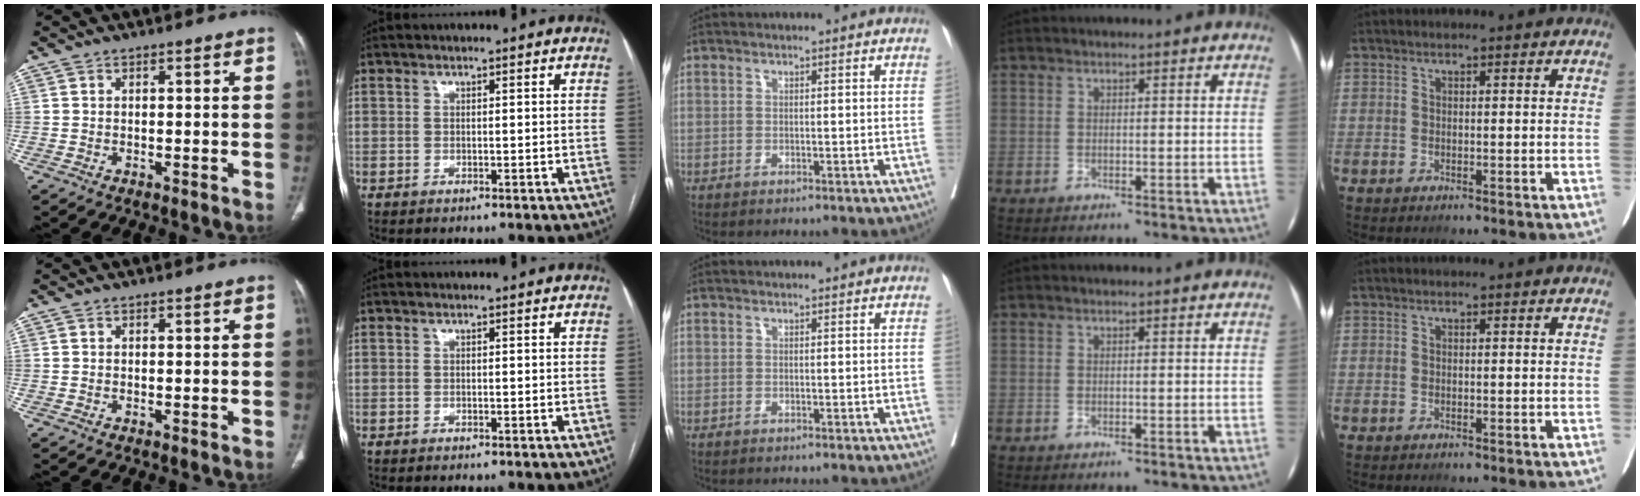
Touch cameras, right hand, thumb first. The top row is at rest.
{}